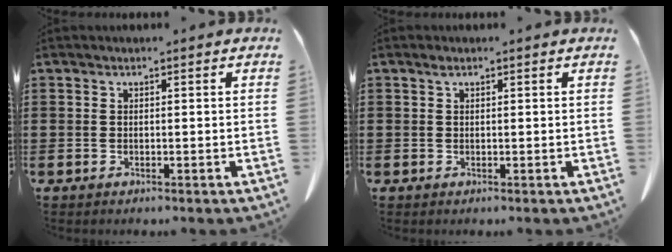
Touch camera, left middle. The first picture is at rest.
{"total": 0.7, "force": [0.4, 0.4, 0.4], "torque": [-0.010, 0.002, 0.008]}